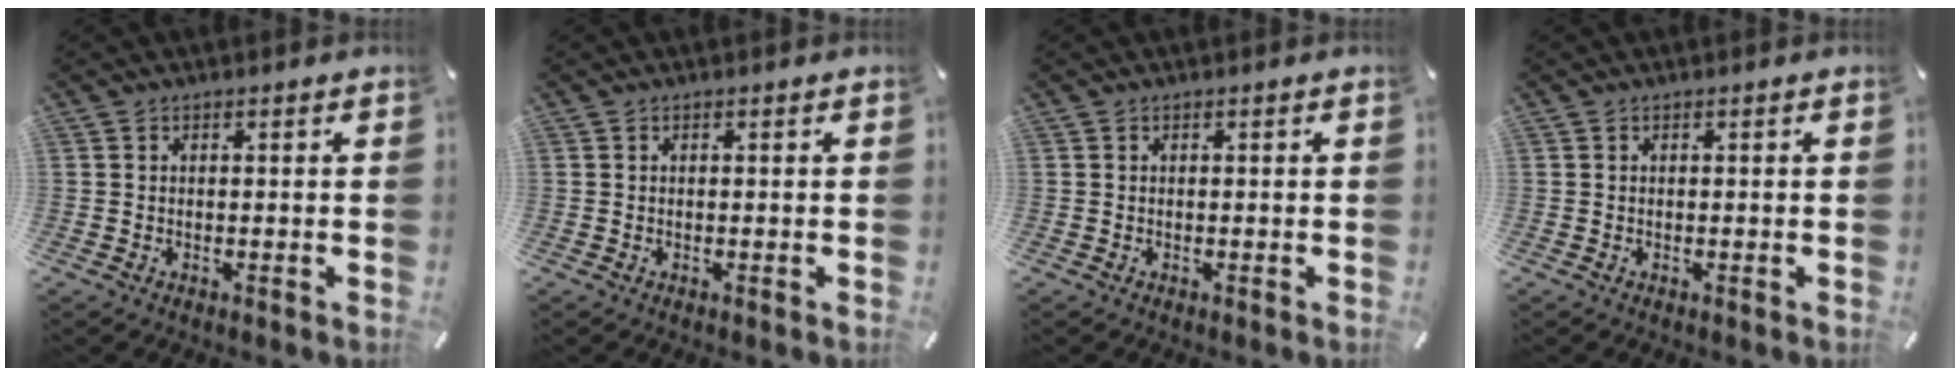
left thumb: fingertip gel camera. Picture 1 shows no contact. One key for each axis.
{"total": 0.0}
{"total": 0.0}
{"total": 0.0}